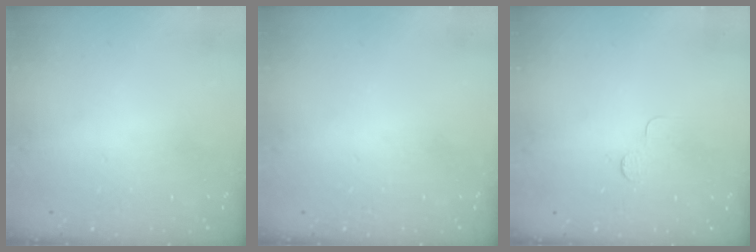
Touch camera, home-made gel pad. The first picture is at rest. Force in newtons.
{"total": 0.0}
{"total": 3.0, "press": 2.9, "slide": 0.3}